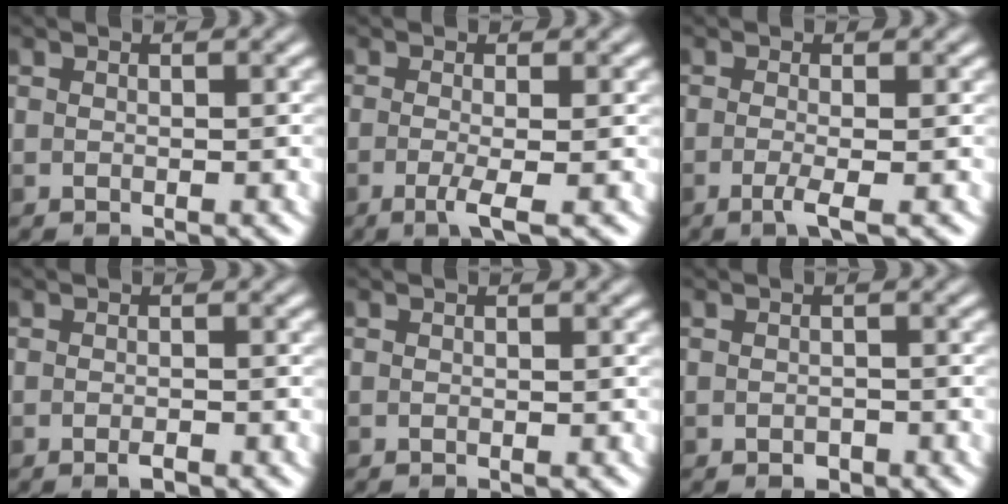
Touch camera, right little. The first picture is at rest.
{"total": 3.1, "force": [-1.5, 0.4, 2.7], "torque": [-0.060, -0.010, -0.026]}
{"total": 2.6, "force": [-1.4, 0.3, 2.2], "torque": [-0.048, -0.009, -0.024]}
{"total": 0.9, "force": [-0.7, -0.1, 0.6], "torque": [-0.010, -0.002, -0.014]}
{"total": 0.0}
{"total": 0.9, "force": [-0.8, 0.3, 0.1], "torque": [0.000, -0.001, -0.011]}